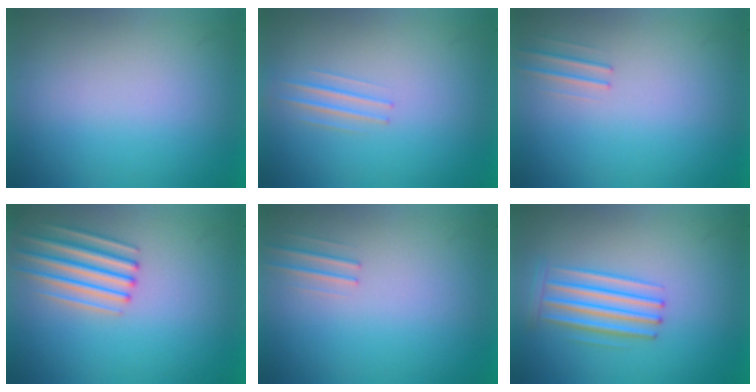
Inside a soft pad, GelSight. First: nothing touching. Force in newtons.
{"total": 1.2}
{"total": 1.1}
{"total": 1.6}
{"total": 1.0}
{"total": 2.9}